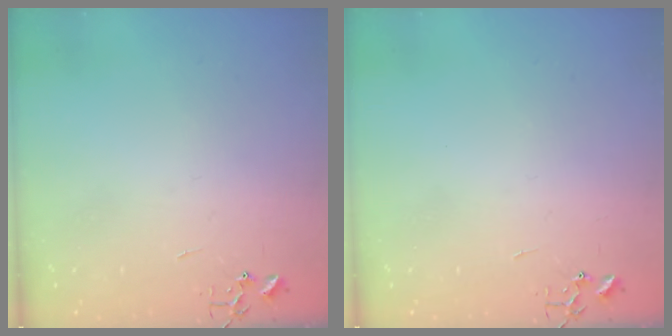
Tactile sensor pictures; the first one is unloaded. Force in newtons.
{"total": 0.0}